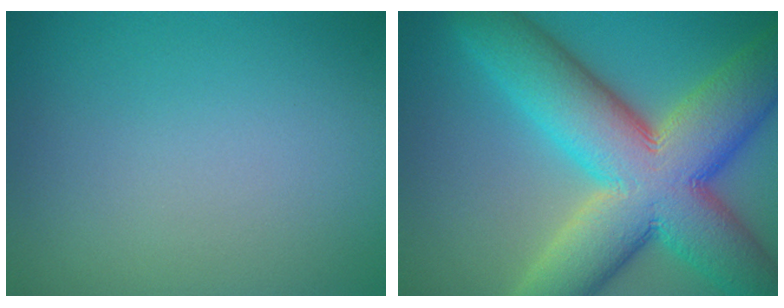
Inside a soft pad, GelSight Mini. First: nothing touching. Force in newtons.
{"total": 14.6, "press": 14.6, "slide": 0.5}